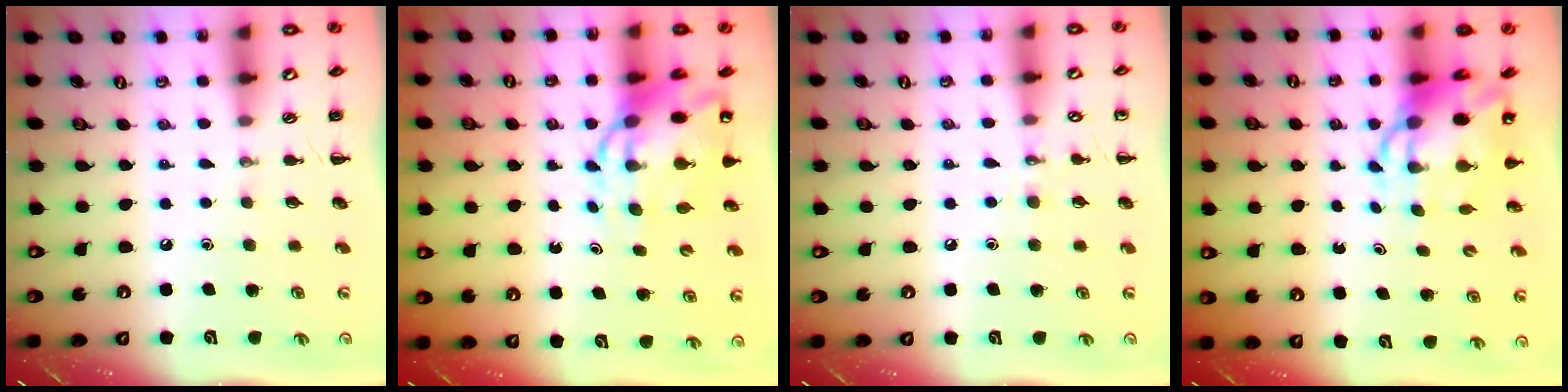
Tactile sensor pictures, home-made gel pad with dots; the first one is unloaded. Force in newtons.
{"total": 10.6, "press": 10.2, "slide": 2.6}
{"total": 5.4, "press": 5.2, "slide": 1.5}
{"total": 8.9, "press": 8.5, "slide": 2.6}